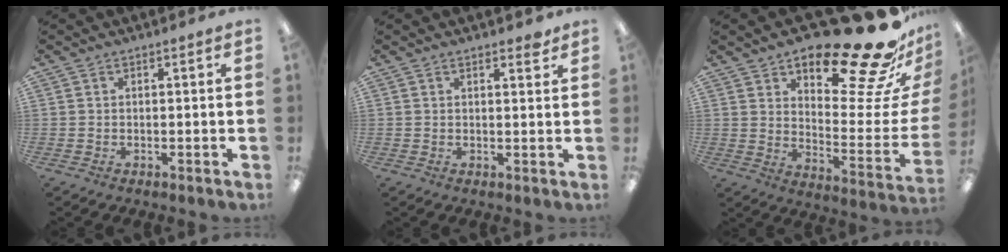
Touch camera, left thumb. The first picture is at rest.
{"total": 2.0, "force": [1.6, 0.7, 1.0], "torque": [-0.005, -0.006, 0.026]}
{"total": 26.0, "force": [20.3, 8.2, 14.0], "torque": [-0.168, -0.146, 0.326]}